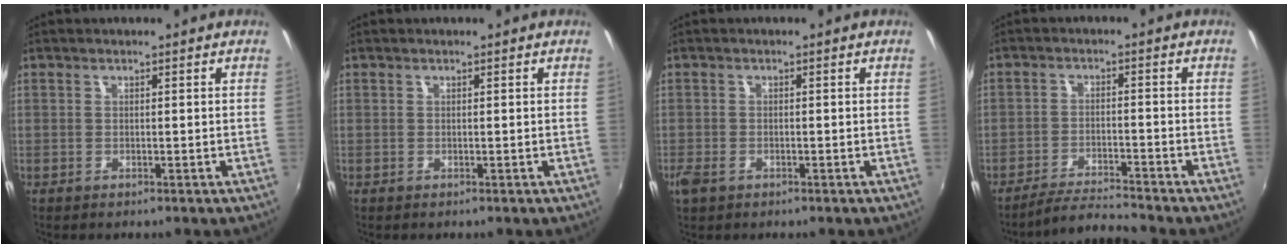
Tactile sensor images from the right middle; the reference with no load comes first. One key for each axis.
{"total": 0.0}
{"total": 2.9, "fx": -1.8, "fy": 1.7, "fz": 1.6, "tx": -0.034, "ty": -0.009, "tz": -0.033}
{"total": 5.5, "fx": -5.4, "fy": -0.6, "fz": 0.8, "tx": -0.041, "ty": 0.008, "tz": -0.096}